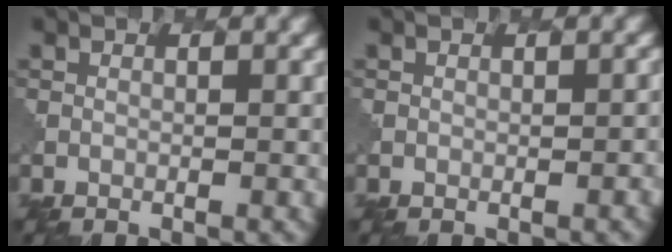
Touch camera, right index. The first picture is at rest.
{"total": 2.5, "force": [-0.7, 1.8, 1.5], "torque": [-0.004, 0.000, -0.001]}